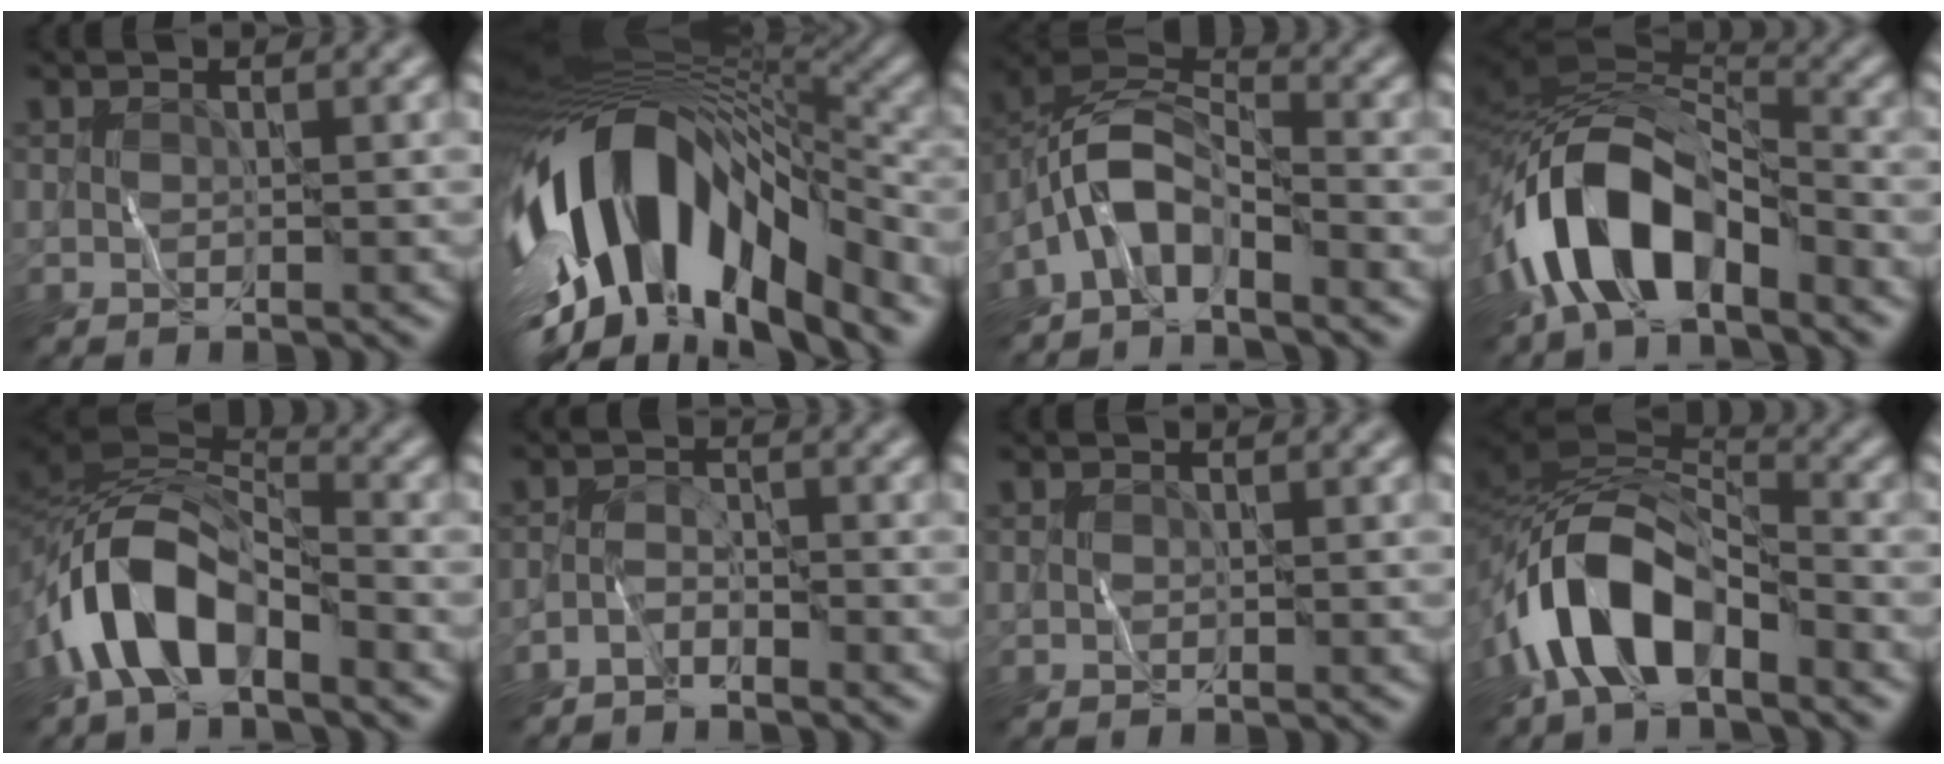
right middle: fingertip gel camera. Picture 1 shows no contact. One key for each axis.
{"total": 14.9, "fx": -5.6, "fy": 7.3, "fz": 11.7, "tx": -0.216, "ty": 0.013, "tz": -0.098}
{"total": 5.2, "fx": -3.4, "fy": 2.2, "fz": 3.2, "tx": -0.053, "ty": 0.006, "tz": -0.080}
{"total": 11.1, "fx": -5.1, "fy": 5.6, "fz": 8.1, "tx": -0.141, "ty": 0.006, "tz": -0.096}
{"total": 8.6, "fx": -4.4, "fy": 4.3, "fz": 6.0, "tx": -0.107, "ty": 0.009, "tz": -0.091}
{"total": 2.0, "fx": -1.8, "fy": 0.4, "fz": 0.7, "tx": -0.014, "ty": 0.006, "tz": -0.041}
{"total": 0.0}
{"total": 9.4, "fx": -4.5, "fy": 4.7, "fz": 6.8, "tx": -0.119, "ty": 0.012, "tz": -0.092}